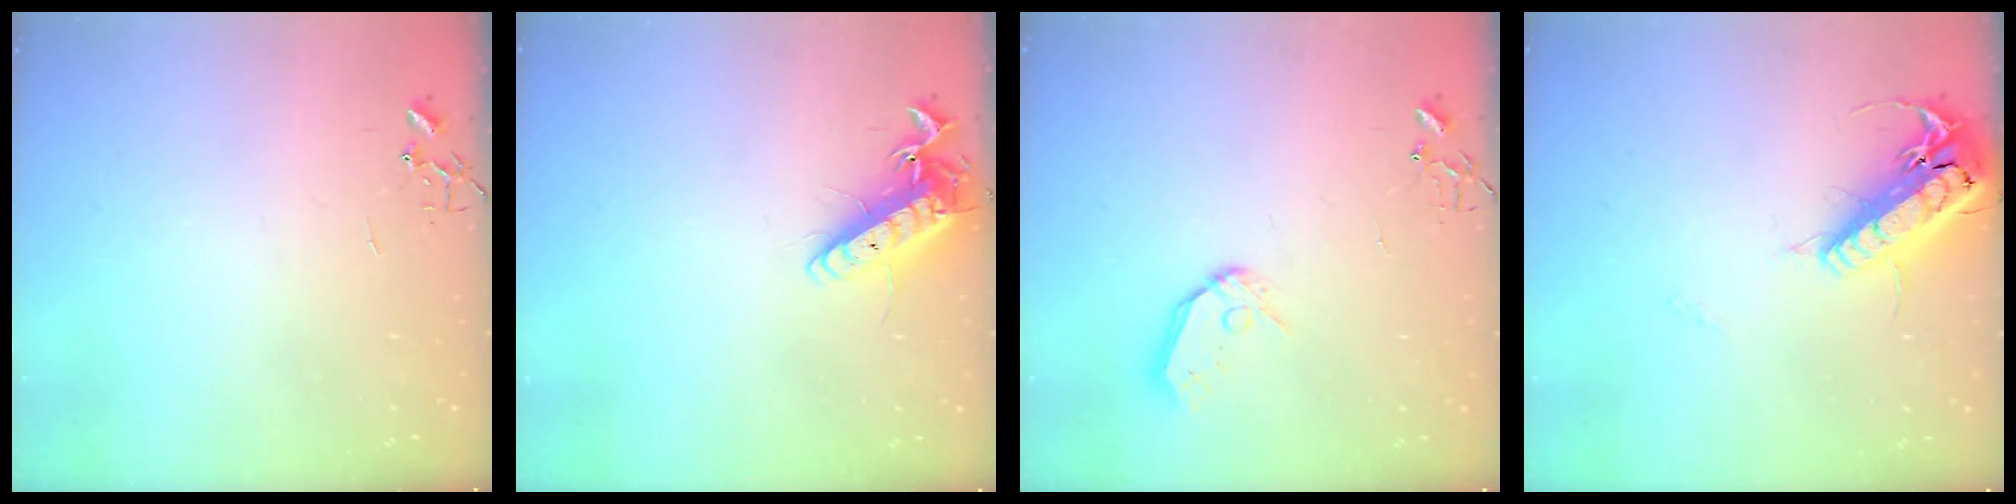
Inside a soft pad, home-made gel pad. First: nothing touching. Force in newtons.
{"total": 13.9, "press": 13.9, "slide": 1.3}
{"total": 9.2, "press": 9.1, "slide": 0.9}
{"total": 19.2, "press": 18.9, "slide": 3.3}